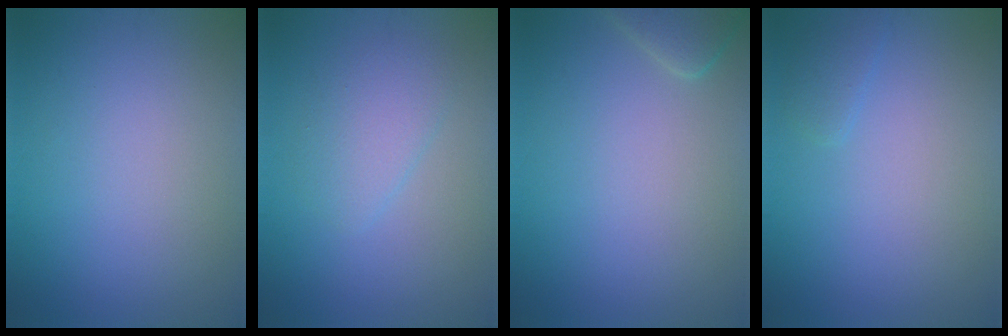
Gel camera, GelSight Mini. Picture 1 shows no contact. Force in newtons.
{"total": 2.4, "press": 2.4, "slide": 0.2}
{"total": 2.3, "press": 2.2, "slide": 0.4}
{"total": 1.0, "press": 1.0, "slide": 0.0}